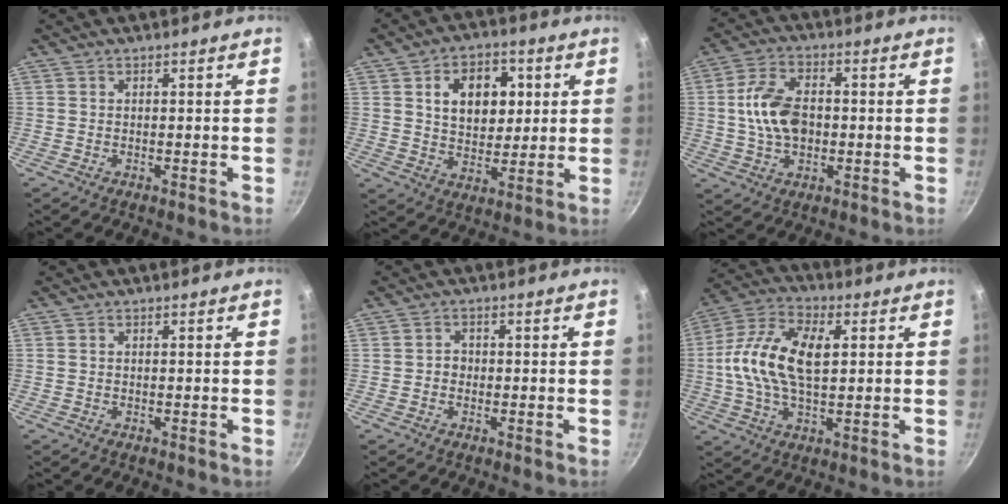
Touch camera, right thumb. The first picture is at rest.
{"total": 12.4, "force": [3.2, 8.7, 8.2], "torque": [-0.083, -0.005, 0.051]}
{"total": 10.6, "force": [0.0, 6.8, 8.1], "torque": [-0.139, 0.019, -0.007]}
{"total": 0.0}
{"total": 1.6, "force": [-0.3, 1.4, 0.7], "torque": [-0.004, 0.007, -0.007]}
{"total": 15.2, "force": [1.8, 8.1, 12.8], "torque": [-0.238, 0.022, 0.015]}